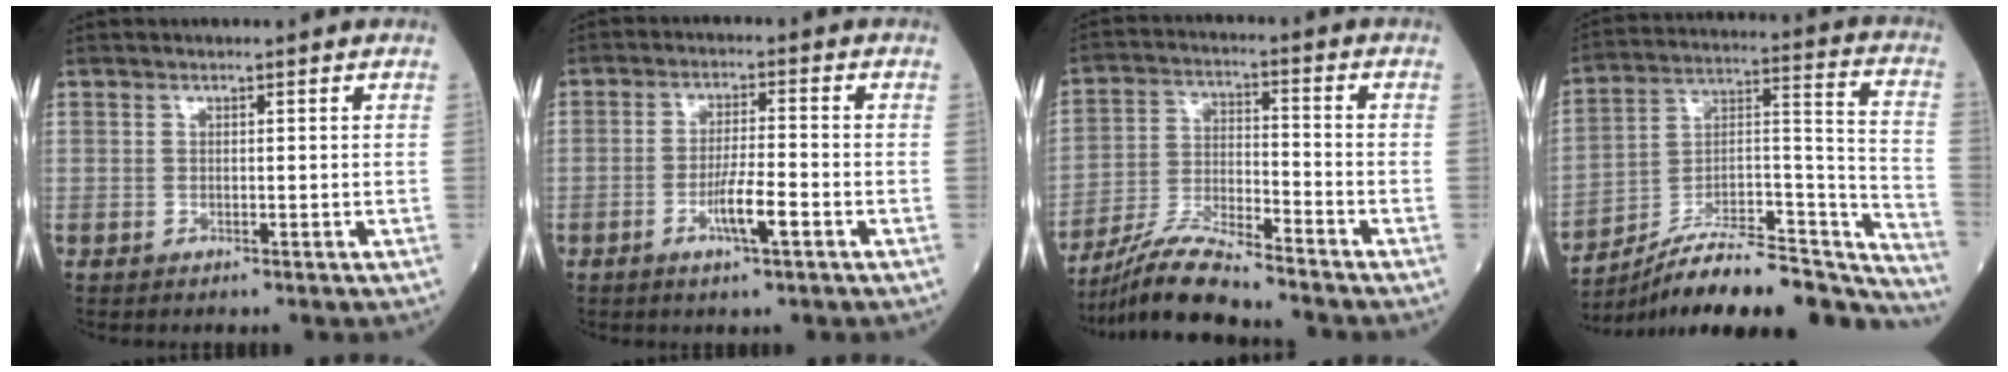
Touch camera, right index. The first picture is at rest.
{"total": 5.6, "force": [-2.4, 0.4, 5.0], "torque": [-0.095, -0.006, -0.044]}
{"total": 10.4, "force": [-9.6, -0.2, 4.1], "torque": [-0.080, -0.012, -0.180]}
{"total": 26.6, "force": [-23.7, 4.7, 11.0], "torque": [-0.112, 0.038, -0.357]}